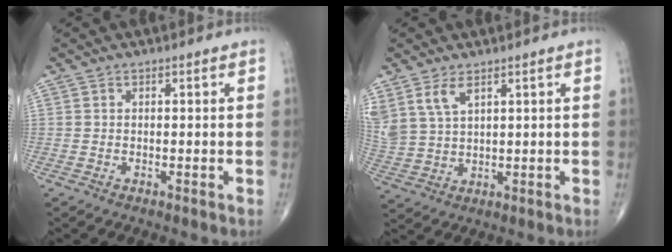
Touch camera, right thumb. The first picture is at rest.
{"total": 7.2, "force": [4.2, 3.5, 4.7], "torque": [-0.100, -0.011, 0.097]}